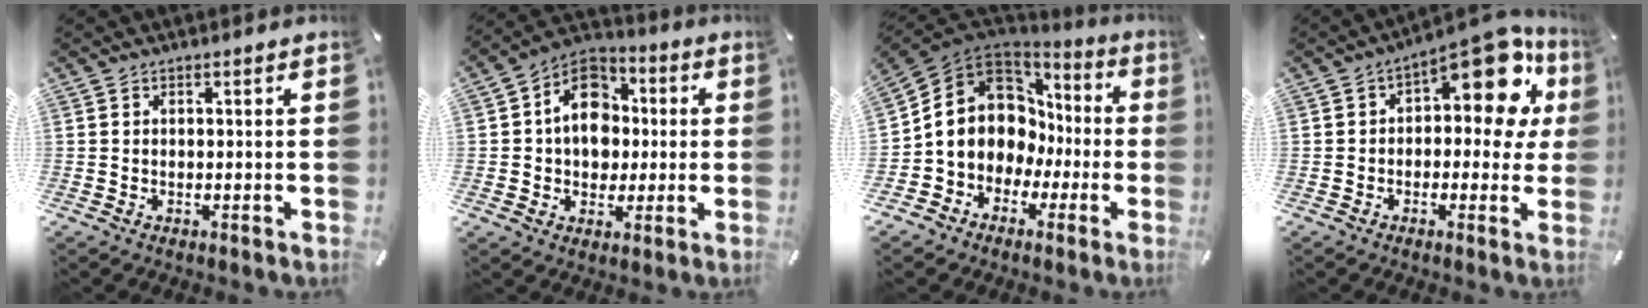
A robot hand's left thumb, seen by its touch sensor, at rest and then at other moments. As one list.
[{"total": 12.2, "force": [0.1, 10.4, 6.5], "torque": [-0.113, 0.014, 0.002]}, {"total": 11.8, "force": [-0.2, 10.9, 4.5], "torque": [-0.102, -0.015, 0.002]}, {"total": 14.3, "force": [6.9, 6.8, 10.6], "torque": [-0.142, -0.051, 0.115]}]